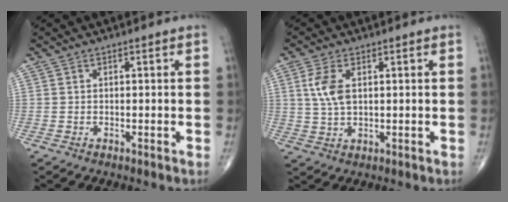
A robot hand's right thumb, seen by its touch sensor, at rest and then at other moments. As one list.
[{"total": 5.7, "force": [1.4, 3.0, 4.7], "torque": [-0.105, 0.001, 0.029]}]